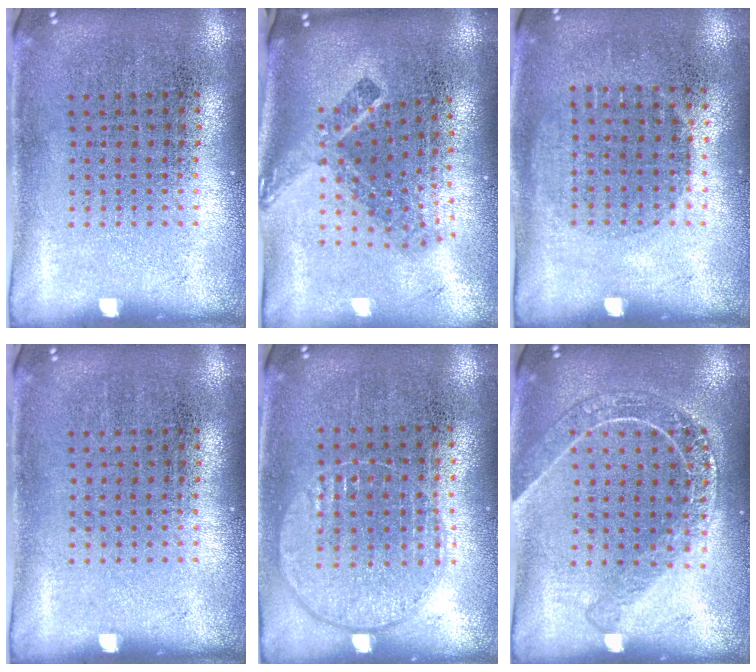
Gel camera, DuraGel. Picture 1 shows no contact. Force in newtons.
{"total": 2.2, "press": 1.5, "slide": 1.7}
{"total": 1.0, "press": 0.8, "slide": 0.5}
{"total": 0.0}
{"total": 0.9, "press": 0.9, "slide": 0.4}
{"total": 1.8, "press": 1.6, "slide": 0.7}